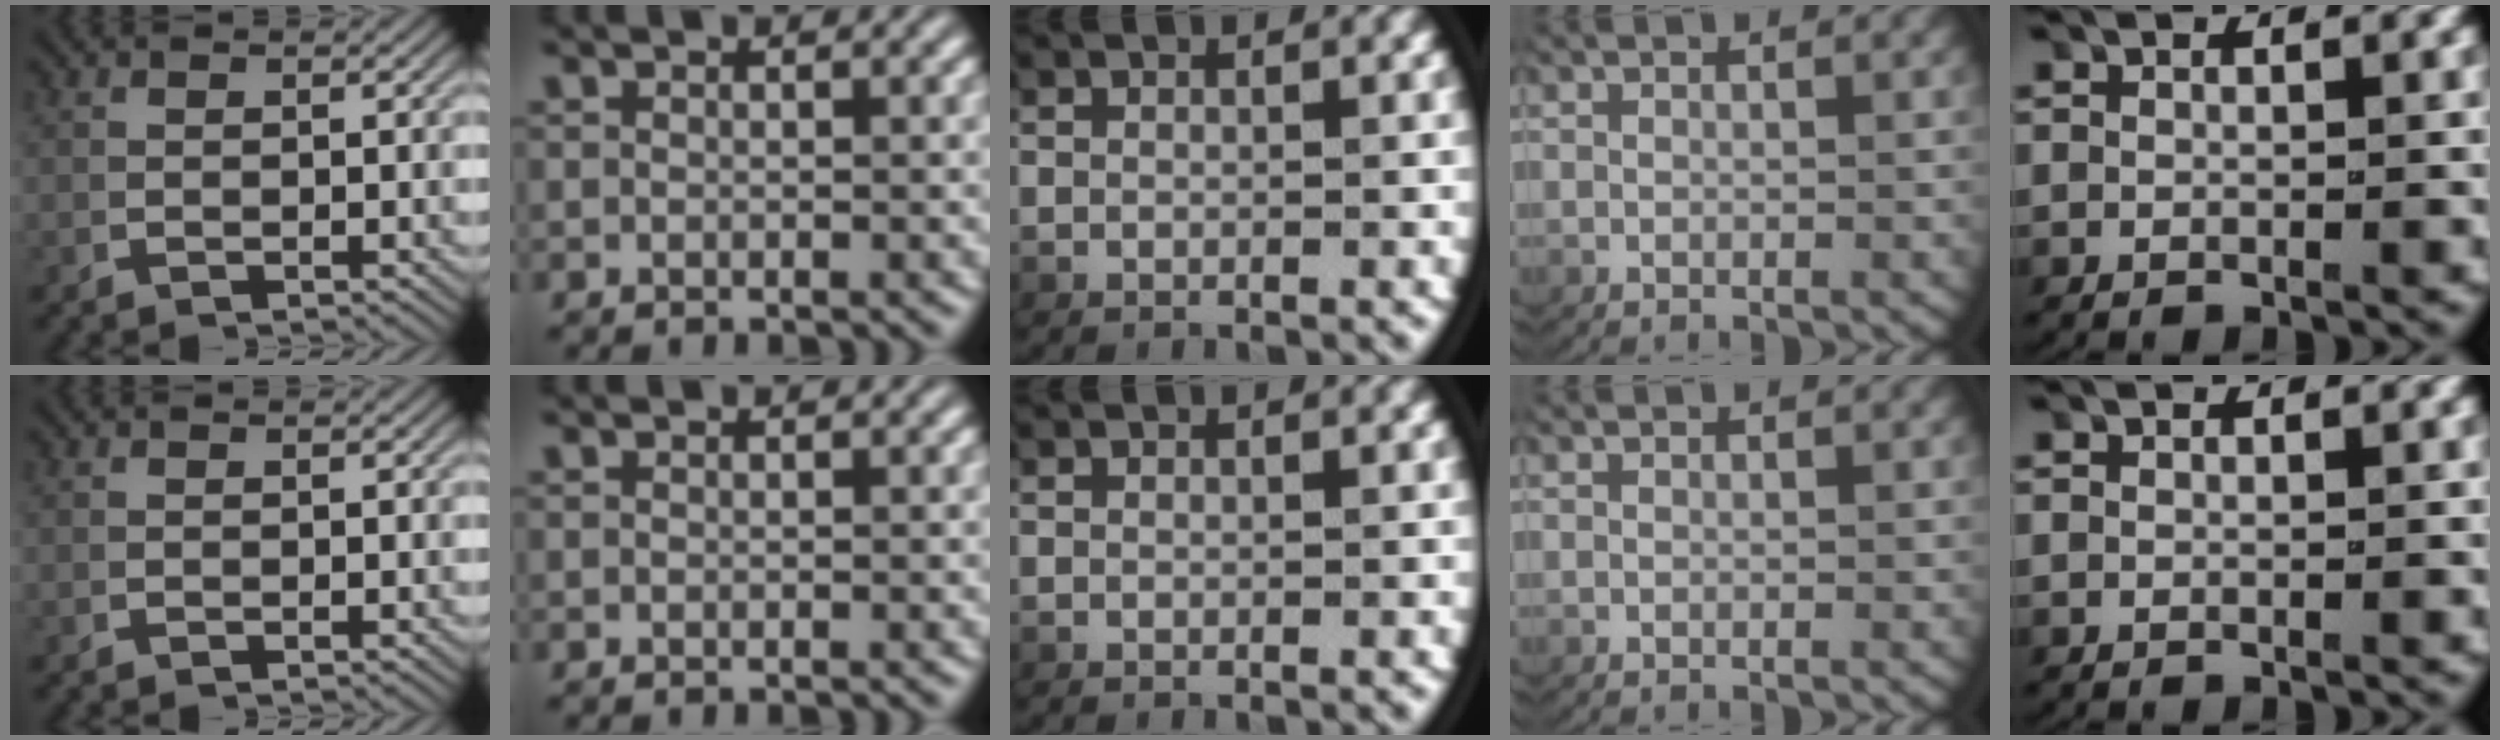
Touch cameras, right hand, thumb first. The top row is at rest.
{}